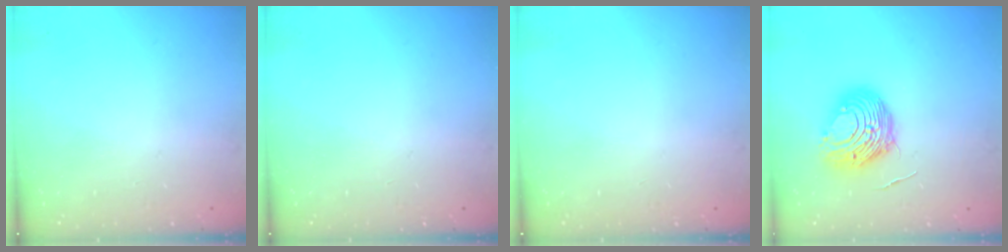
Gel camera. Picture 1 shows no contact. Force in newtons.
{"total": 0.0}
{"total": 0.0}
{"total": 10.4, "press": 10.3, "slide": 1.0}